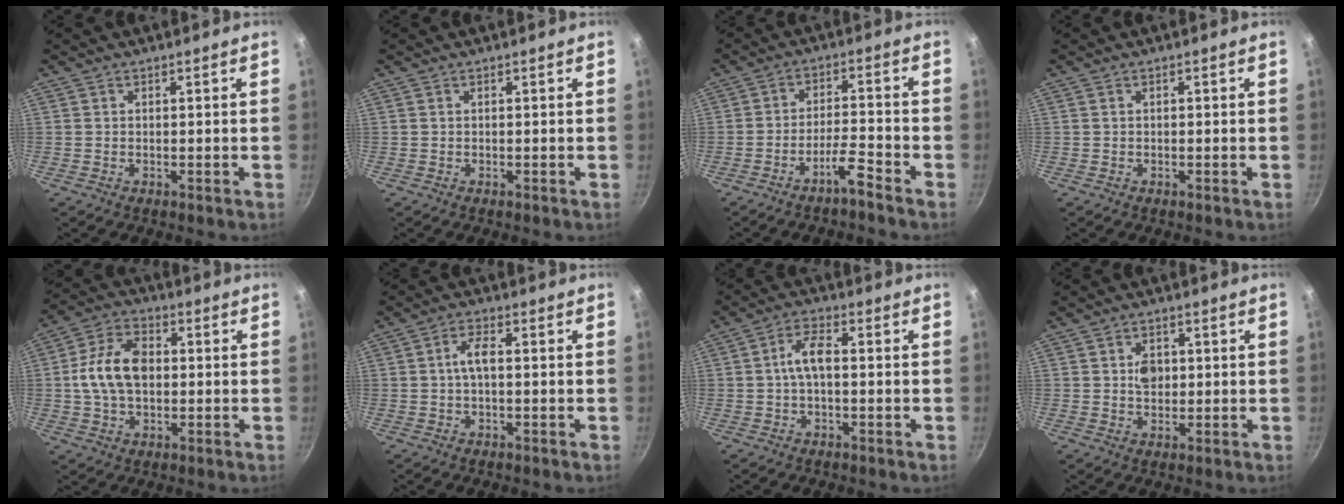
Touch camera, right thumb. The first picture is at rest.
{"total": 0.0}
{"total": 5.2, "force": [-4.0, 0.4, 3.3], "torque": [-0.065, 0.035, -0.071]}
{"total": 0.0}
{"total": 11.4, "force": [0.3, 7.6, 8.4], "torque": [-0.140, 0.023, -0.005]}
{"total": 3.6, "force": [-0.1, 1.4, 3.3], "torque": [-0.073, 0.013, -0.005]}
{"total": 5.3, "force": [-0.2, 2.5, 4.7], "torque": [-0.089, 0.024, -0.008]}
{"total": 3.9, "force": [0.5, 3.0, 2.4], "torque": [-0.019, -0.004, 0.005]}